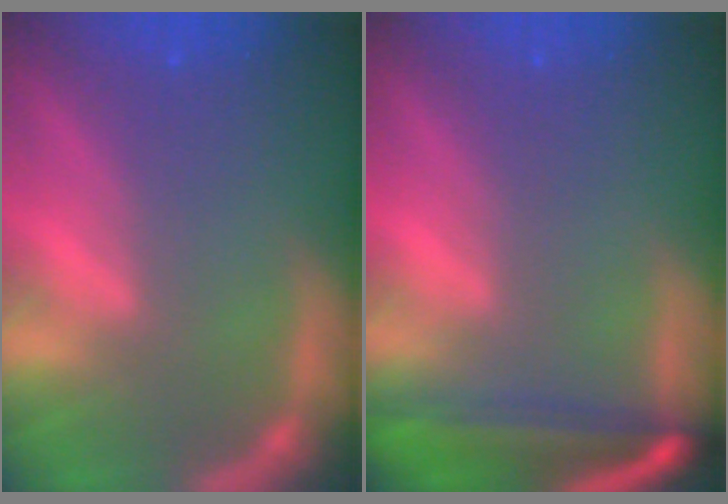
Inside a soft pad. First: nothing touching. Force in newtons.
{"total": 7.5}